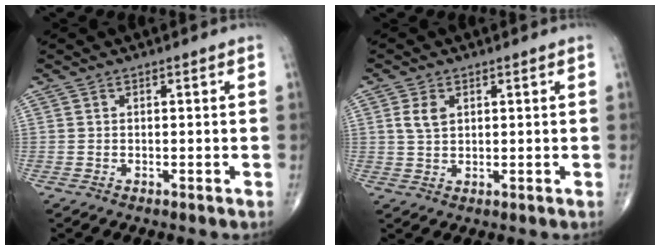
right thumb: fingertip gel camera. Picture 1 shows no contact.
{"total": 3.5, "force": [1.1, 2.2, 2.4], "torque": [-0.042, -0.002, 0.026]}